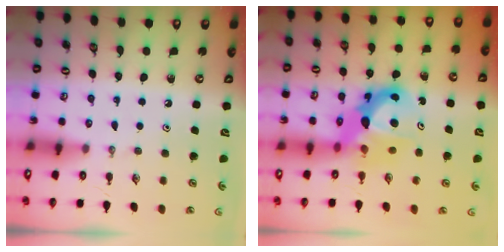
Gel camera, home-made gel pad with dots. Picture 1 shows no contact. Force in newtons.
{"total": 9.7, "press": 9.6, "slide": 0.7}